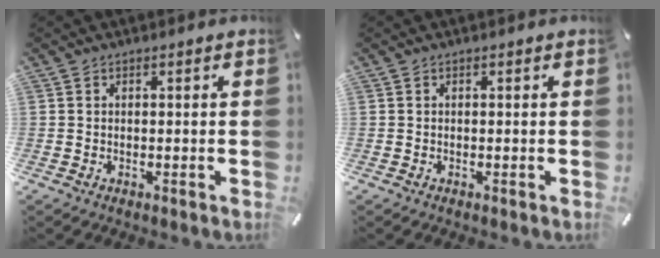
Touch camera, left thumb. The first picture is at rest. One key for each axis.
{"total": 0.0}